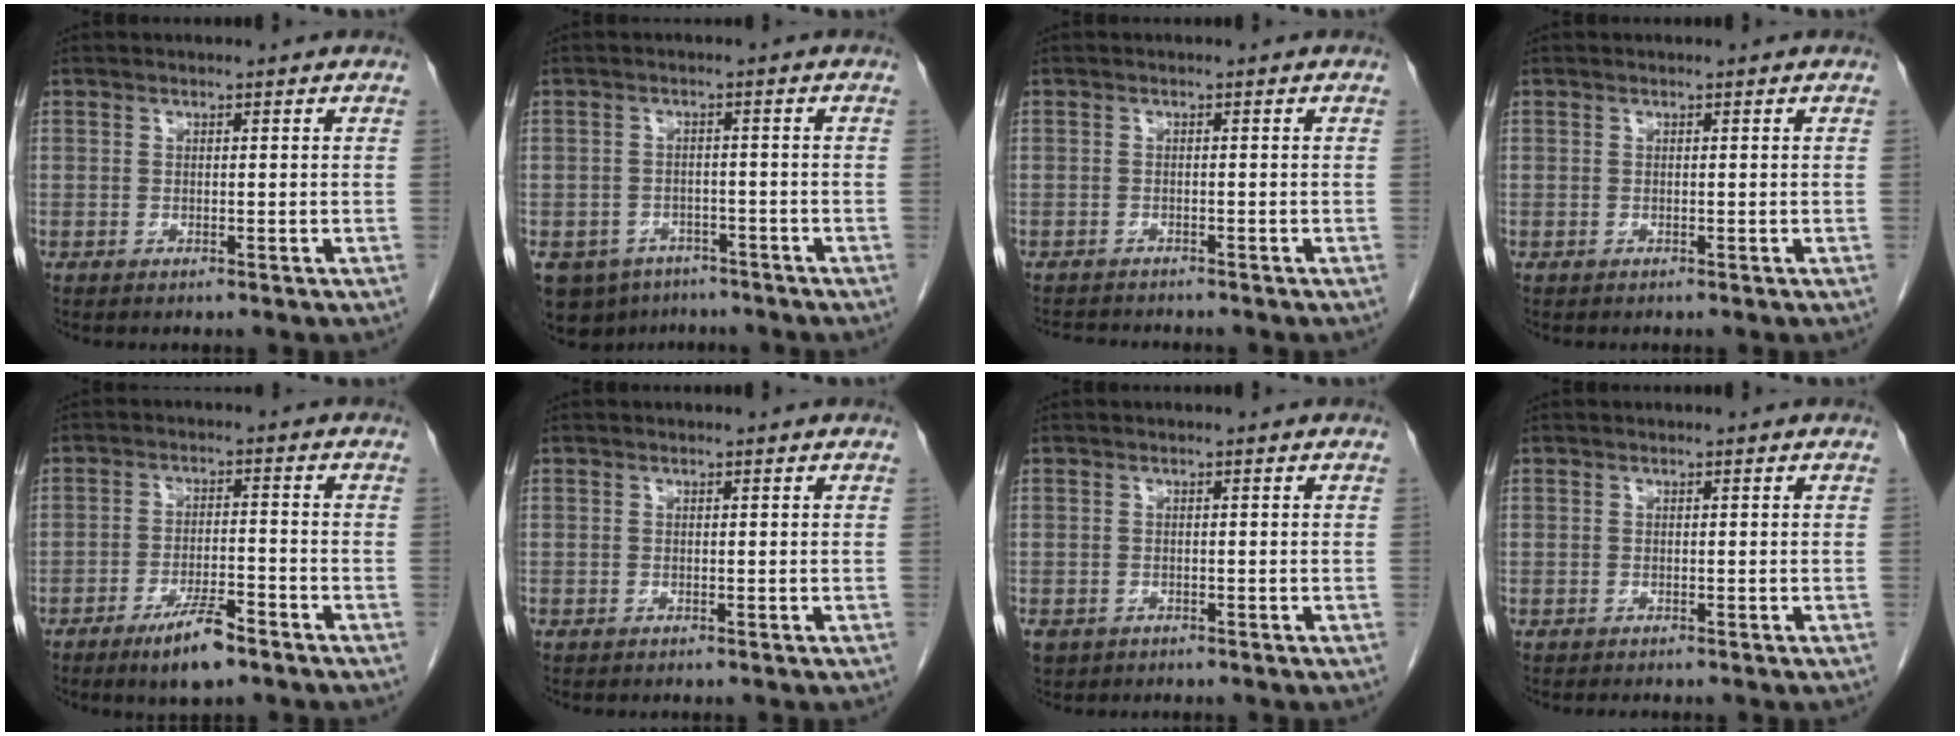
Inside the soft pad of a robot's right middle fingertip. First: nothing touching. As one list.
[{"total": 9.7, "force": [-6.7, 6.5, 2.6], "torque": [-0.060, -0.005, -0.088]}, {"total": 4.2, "force": [-4.0, 0.7, 1.1], "torque": [-0.015, -0.010, -0.062]}, {"total": 0.0}, {"total": 6.8, "force": [-4.7, 1.3, 4.8], "torque": [-0.088, -0.006, -0.079]}, {"total": 0.0}, {"total": 2.9, "force": [-2.0, 1.9, 0.9], "torque": [-0.019, -0.002, -0.028]}, {"total": 0.7, "force": [-0.7, 0.2, 0.2], "torque": [-0.007, -0.002, -0.010]}]